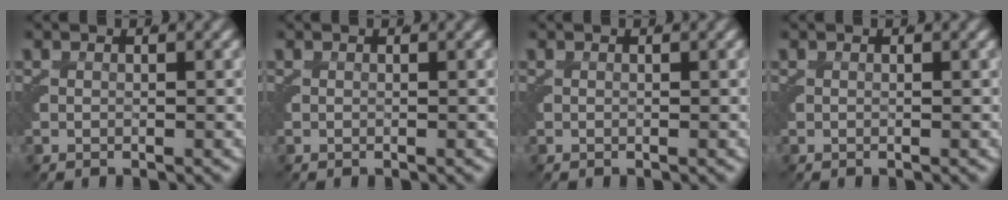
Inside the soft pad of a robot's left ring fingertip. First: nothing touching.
{"total": 0.0}
{"total": 0.0}
{"total": 0.0}